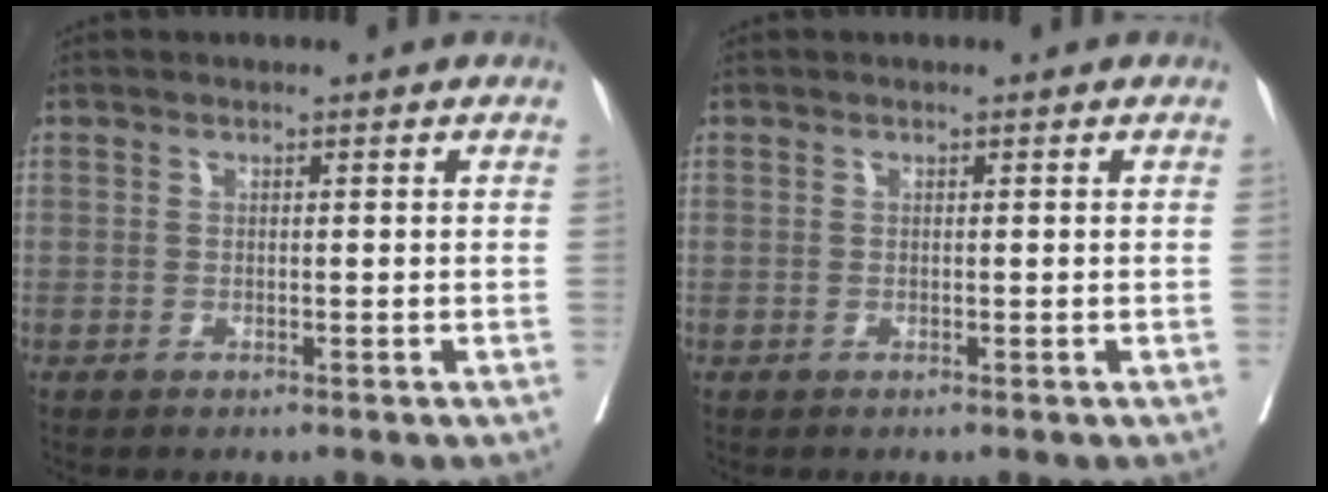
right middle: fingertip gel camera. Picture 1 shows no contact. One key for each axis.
{"total": 0.0}